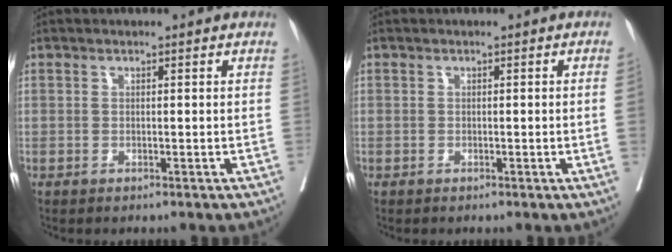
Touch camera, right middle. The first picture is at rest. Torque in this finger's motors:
{"motor_torque": [0.34, -0.37, -0.54, -0.21]}